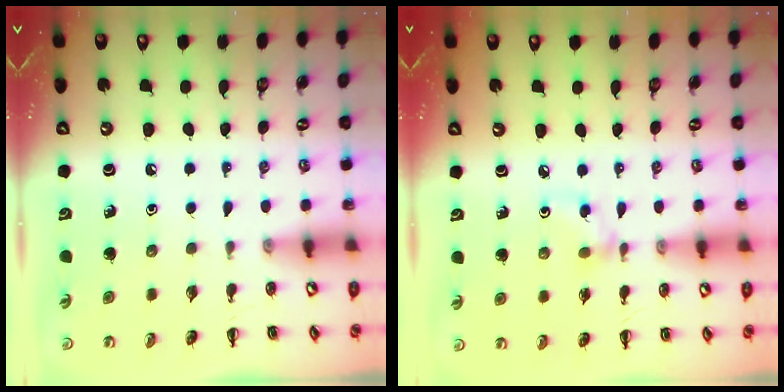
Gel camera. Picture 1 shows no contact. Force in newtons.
{"total": 3.7, "press": 3.6, "slide": 0.7}